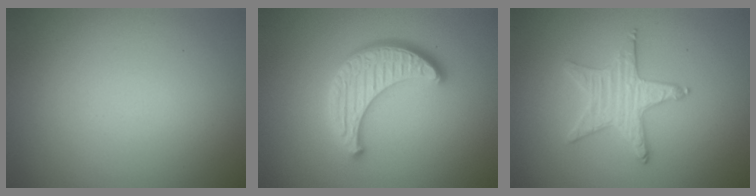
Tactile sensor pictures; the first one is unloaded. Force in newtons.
{"total": 4.4, "press": 3.8, "slide": 2.3}
{"total": 2.4, "press": 2.4, "slide": 0.2}